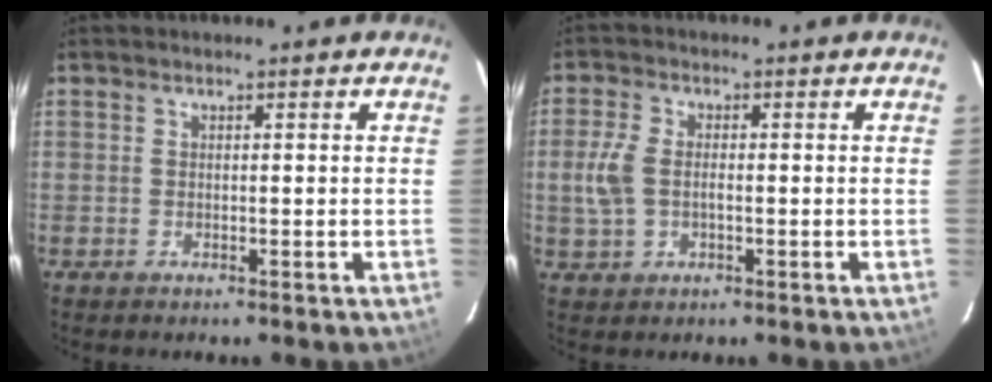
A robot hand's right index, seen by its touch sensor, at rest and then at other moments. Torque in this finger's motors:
{"motor_torque": [0.32, -0.26, 0.33, 0.08]}